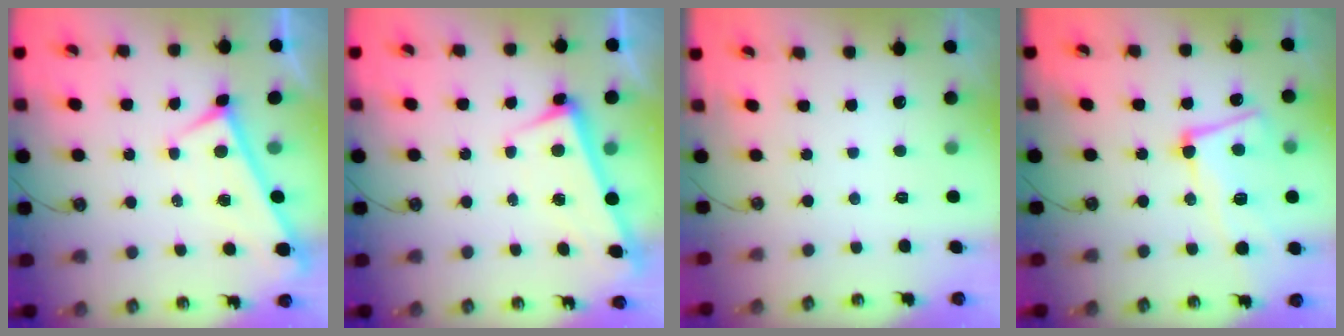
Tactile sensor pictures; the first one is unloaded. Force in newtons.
{"total": 2.7, "press": 2.6, "slide": 0.7}
{"total": 0.0}
{"total": 9.5, "press": 9.3, "slide": 1.9}